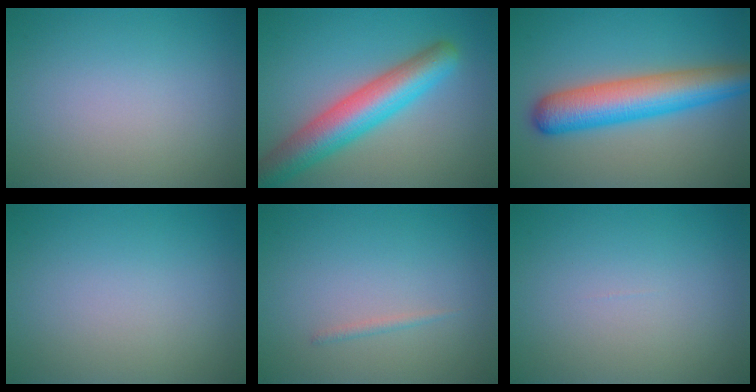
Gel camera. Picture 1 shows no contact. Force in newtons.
{"total": 7.2, "press": 7.2, "slide": 0.3}
{"total": 7.7, "press": 7.6, "slide": 0.3}
{"total": 0.0}
{"total": 0.6, "press": 0.6, "slide": 0.1}
{"total": 0.0}